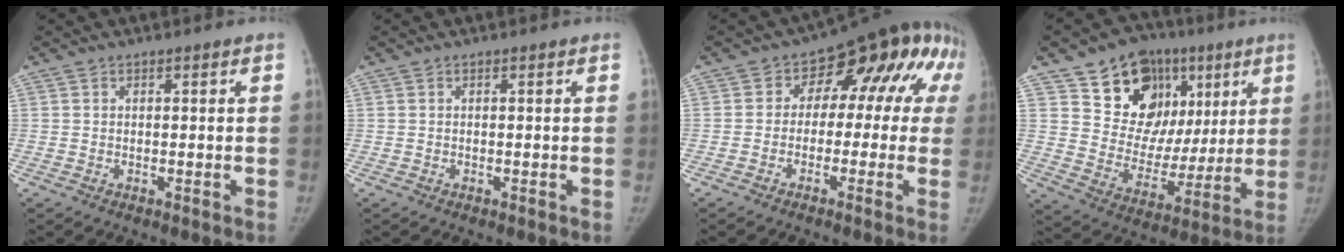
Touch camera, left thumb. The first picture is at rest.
{"total": 0.0}
{"total": 14.6, "force": [2.0, 9.6, 10.9], "torque": [-0.077, 0.038, 0.008]}
{"total": 20.4, "force": [9.6, 15.2, 9.5], "torque": [-0.084, -0.007, 0.164]}